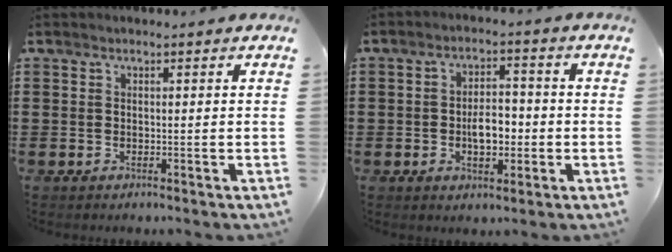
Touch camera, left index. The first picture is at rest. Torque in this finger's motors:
{"motor_torque": [0.56, 0.39, 0.22, 0.06]}